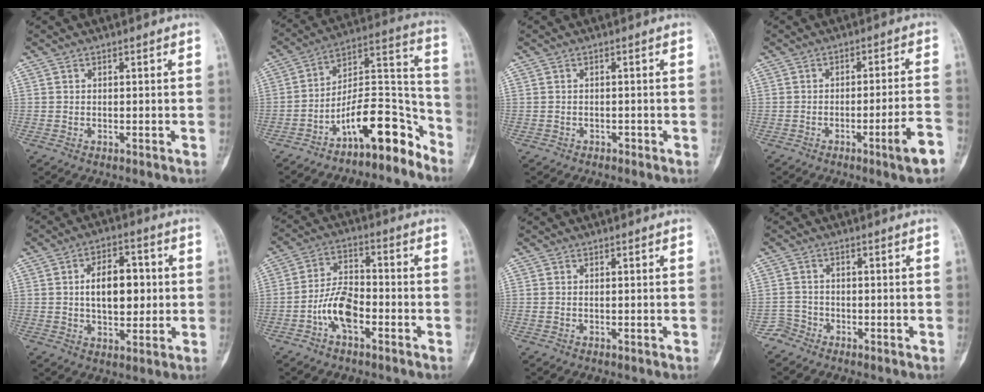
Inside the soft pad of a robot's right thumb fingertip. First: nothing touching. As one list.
[{"total": 14.4, "force": [-10.1, 5.1, 9.0], "torque": [-0.110, 0.128, -0.170]}, {"total": 0.8, "force": [-0.6, 0.6, 0.0], "torque": [-0.003, 0.006, -0.010]}, {"total": 7.1, "force": [-3.9, 0.2, 5.9], "torque": [-0.087, 0.024, -0.054]}, {"total": 11.0, "force": [0.9, 6.4, 8.9], "torque": [-0.108, 0.007, 0.016]}, {"total": 8.6, "force": [-3.4, 4.4, 6.6], "torque": [-0.119, 0.032, -0.070]}, {"total": 0.6, "force": [0.0, 0.5, 0.5], "torque": [-0.017, 0.004, 0.004]}, {"total": 2.4, "force": [-1.7, 1.6, -0.5], "torque": [0.018, 0.009, -0.037]}]